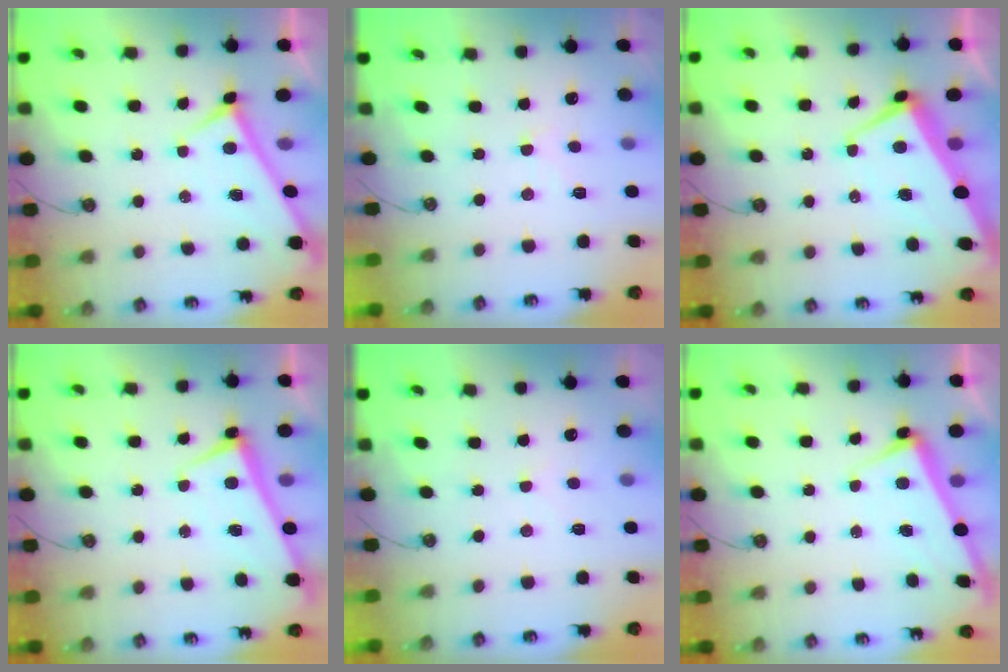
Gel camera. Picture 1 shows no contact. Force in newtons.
{"total": 2.5, "press": 2.4, "slide": 0.7}
{"total": 1.6, "press": 0.9, "slide": 1.3}
{"total": 1.2, "press": 0.8, "slide": 0.9}
{"total": 0.7, "press": 0.2, "slide": 0.7}
{"total": 2.4, "press": 2.3, "slide": 0.7}